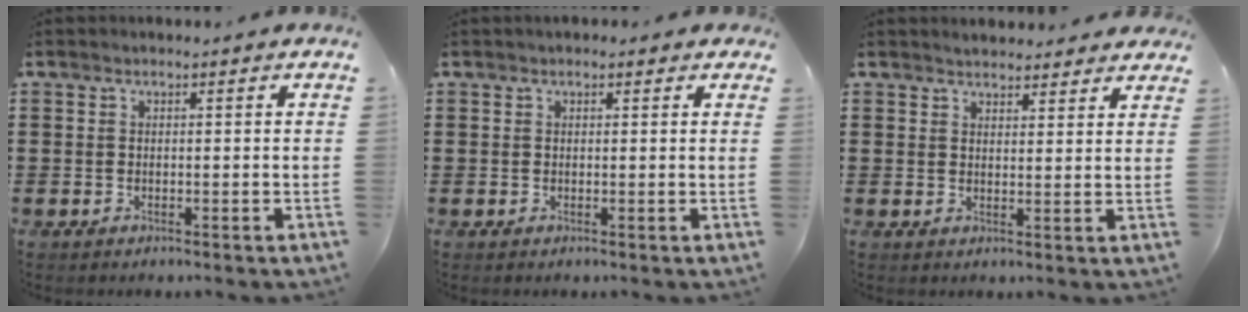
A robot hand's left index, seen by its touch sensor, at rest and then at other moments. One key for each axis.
{"total": 0.9, "fx": 0.6, "fy": 0.6, "fz": 0.3, "tx": -0.007, "ty": 0.007, "tz": 0.011}
{"total": 2.6, "fx": 2.5, "fy": 0.5, "fz": -0.1, "tx": -0.006, "ty": -0.002, "tz": 0.048}